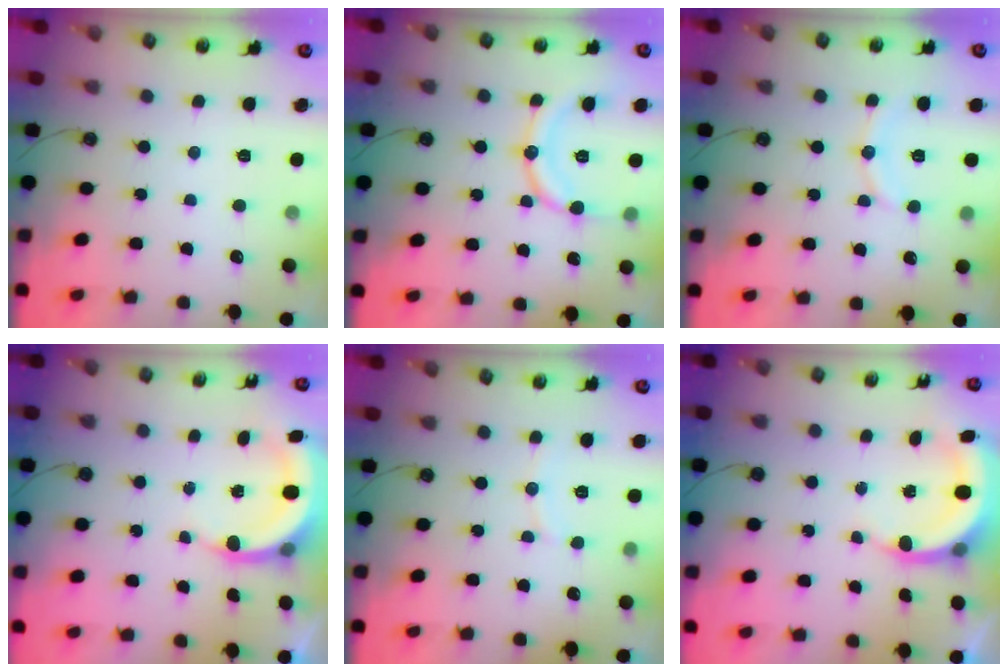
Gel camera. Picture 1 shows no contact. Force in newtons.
{"total": 11.9, "press": 11.9, "slide": 0.6}
{"total": 8.1, "press": 7.9, "slide": 2.0}
{"total": 6.0, "press": 5.9, "slide": 1.2}
{"total": 4.8, "press": 4.8, "slide": 0.6}
{"total": 6.1, "press": 6.1, "slide": 1.0}